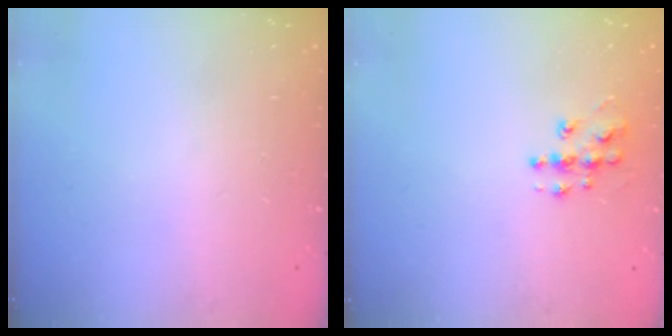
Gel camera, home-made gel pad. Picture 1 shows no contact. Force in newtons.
{"total": 8.3, "press": 8.2, "slide": 0.5}